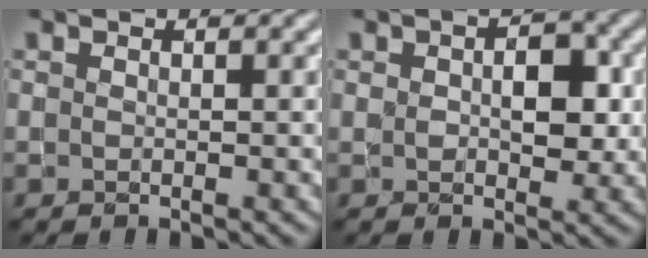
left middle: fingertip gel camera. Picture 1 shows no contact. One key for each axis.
{"total": 4.1, "fx": 0.3, "fy": 2.4, "fz": 3.3, "tx": -0.053, "ty": 0.001, "tz": 0.006}